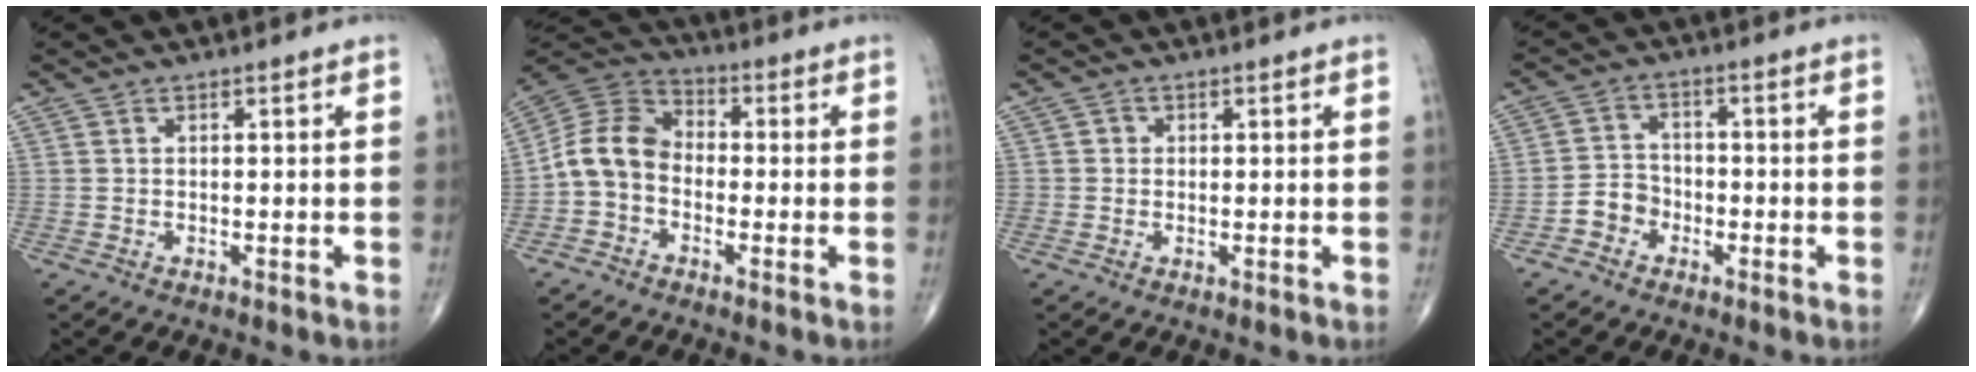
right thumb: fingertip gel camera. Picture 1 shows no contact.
{"total": 9.1, "force": [-2.1, 7.0, 5.5], "torque": [-0.093, 0.036, -0.058]}
{"total": 1.3, "force": [0.0, 1.3, 0.2], "torque": [0.005, 0.003, -0.002]}
{"total": 4.6, "force": [-2.3, 3.7, 1.4], "torque": [-0.005, 0.021, -0.051]}